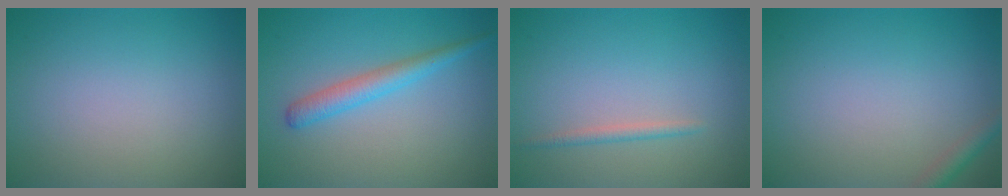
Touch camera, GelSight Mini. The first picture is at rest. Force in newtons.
{"total": 2.7, "press": 2.6, "slide": 0.1}
{"total": 1.1, "press": 1.1, "slide": 0.0}
{"total": 1.5, "press": 1.5, "slide": 0.0}